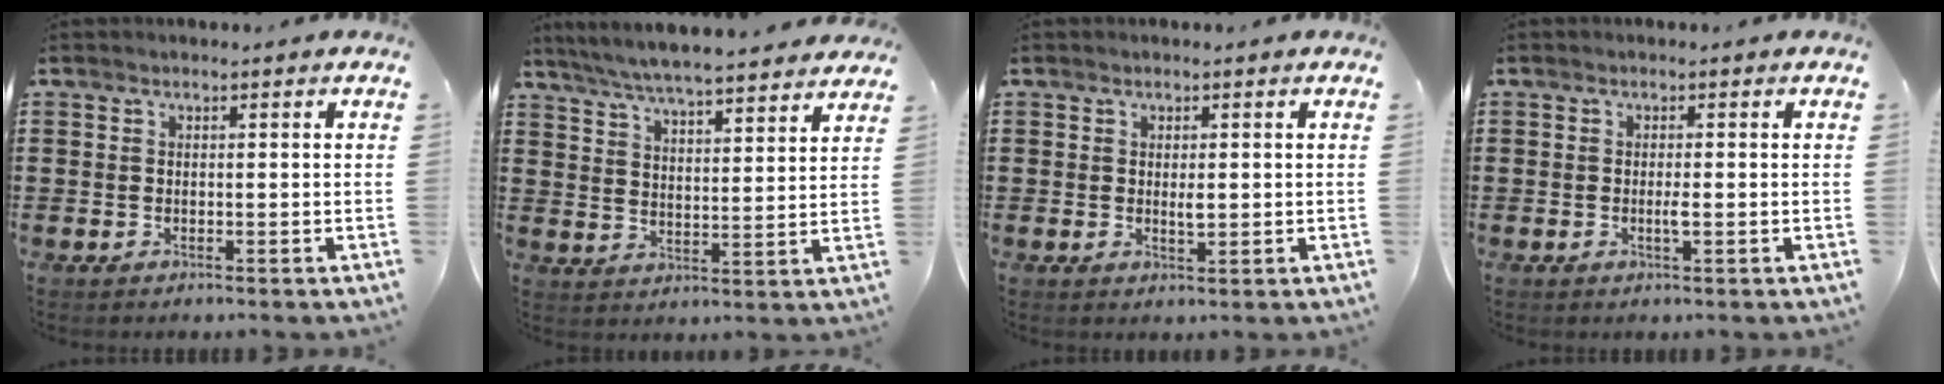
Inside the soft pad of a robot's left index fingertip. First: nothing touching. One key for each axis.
{"total": 6.1, "fx": 5.8, "fy": 0.0, "fz": 1.8, "tx": -0.059, "ty": -0.032, "tz": 0.101}
{"total": 1.7, "fx": 0.3, "fy": 0.6, "fz": 1.6, "tx": -0.030, "ty": 0.002, "tz": 0.004}
{"total": 1.3, "fx": -0.2, "fy": 0.1, "fz": 1.3, "tx": -0.025, "ty": -0.002, "tz": -0.004}